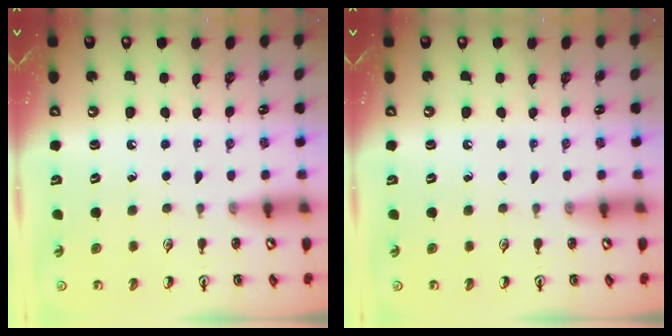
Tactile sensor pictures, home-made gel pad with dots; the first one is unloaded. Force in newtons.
{"total": 0.0}